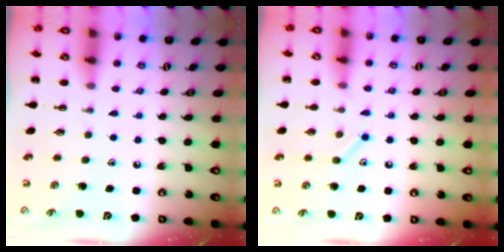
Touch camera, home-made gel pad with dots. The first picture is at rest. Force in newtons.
{"total": 8.0, "press": 7.8, "slide": 1.5}